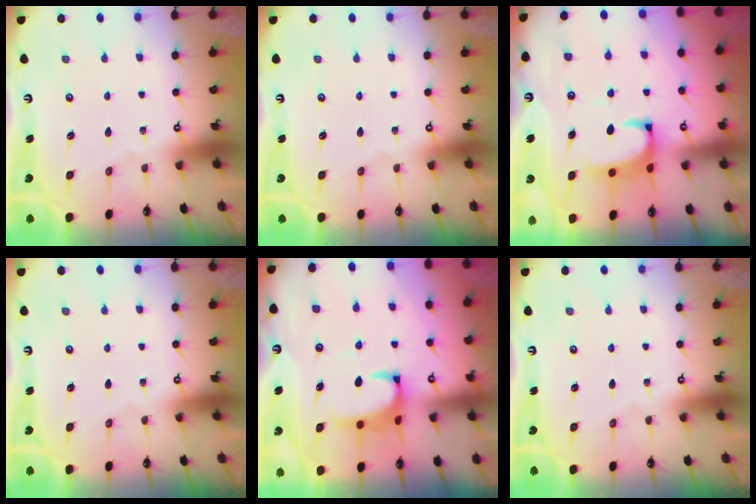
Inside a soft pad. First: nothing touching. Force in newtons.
{"total": 0.0}
{"total": 2.4, "press": 2.3, "slide": 0.9}
{"total": 0.0}
{"total": 2.3, "press": 2.1, "slide": 0.9}
{"total": 0.0}